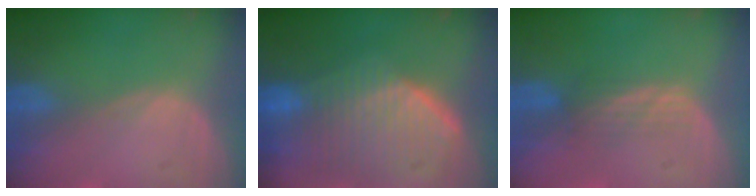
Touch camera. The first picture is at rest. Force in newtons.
{"total": 10.2, "press": 9.0, "slide": 4.8}
{"total": 2.9, "press": 2.6, "slide": 1.3}